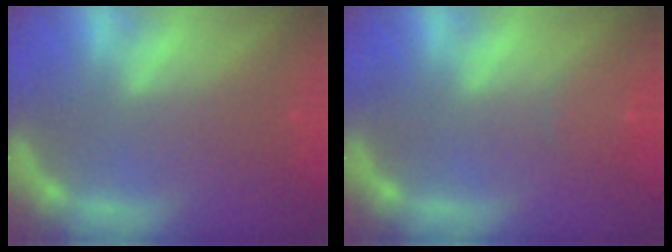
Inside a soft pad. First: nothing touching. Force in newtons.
{"total": 1.9}